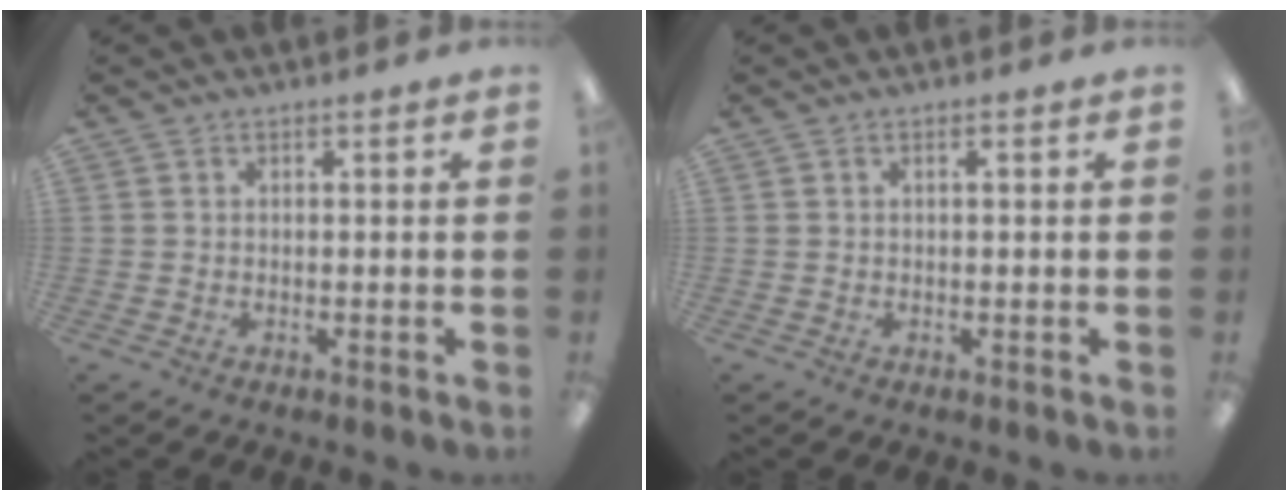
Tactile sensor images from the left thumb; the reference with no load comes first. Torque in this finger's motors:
{"motor_torque": [0.08, -0.01, 0.15, -0.16, -0.07]}